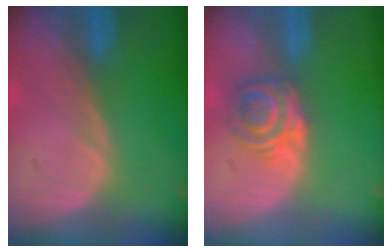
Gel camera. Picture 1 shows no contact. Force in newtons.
{"total": 6.1, "press": 5.0, "slide": 3.5}